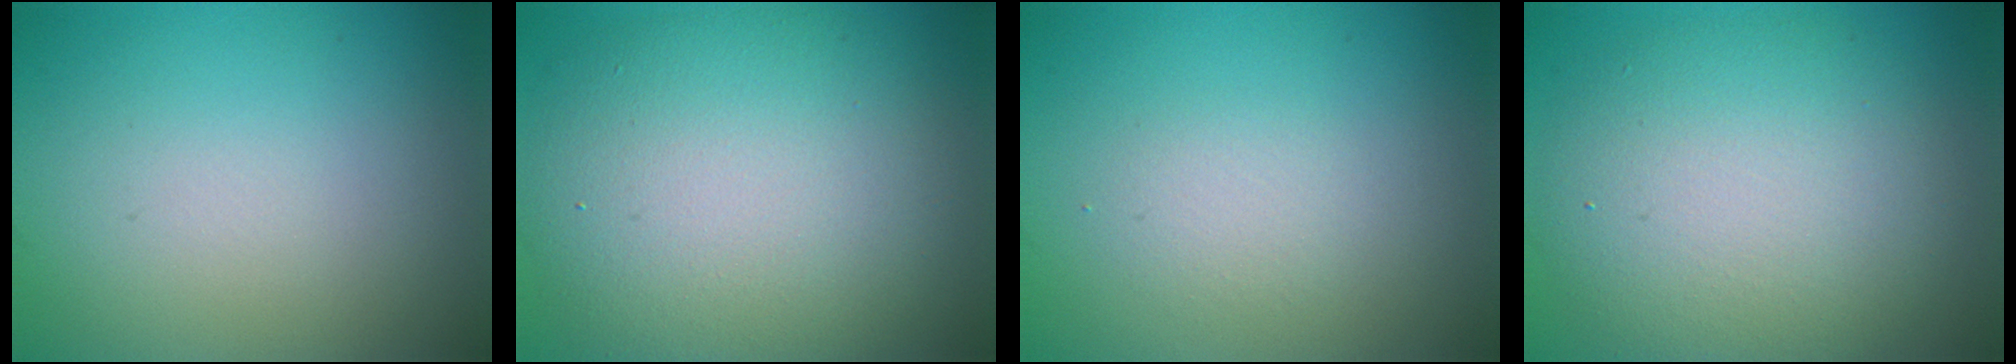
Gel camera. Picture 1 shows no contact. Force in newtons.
{"total": 11.1, "press": 11.1, "slide": 0.6}
{"total": 1.3, "press": 1.3, "slide": 0.1}
{"total": 8.3, "press": 8.3, "slide": 0.8}